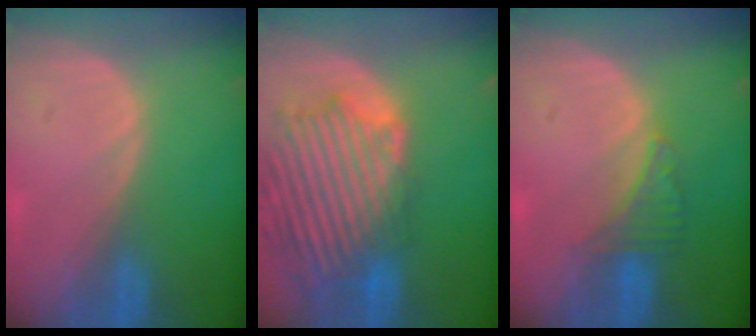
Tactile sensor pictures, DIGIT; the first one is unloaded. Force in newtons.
{"total": 14.1, "press": 12.0, "slide": 7.4}
{"total": 3.2, "press": 3.2, "slide": 0.2}